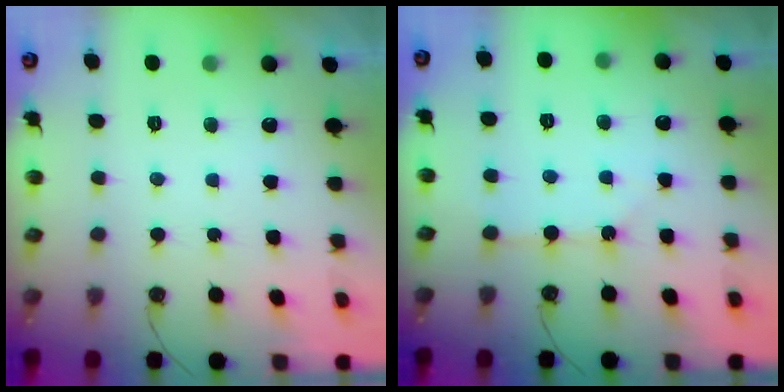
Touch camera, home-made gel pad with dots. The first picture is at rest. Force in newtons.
{"total": 2.6, "press": 2.5, "slide": 0.4}